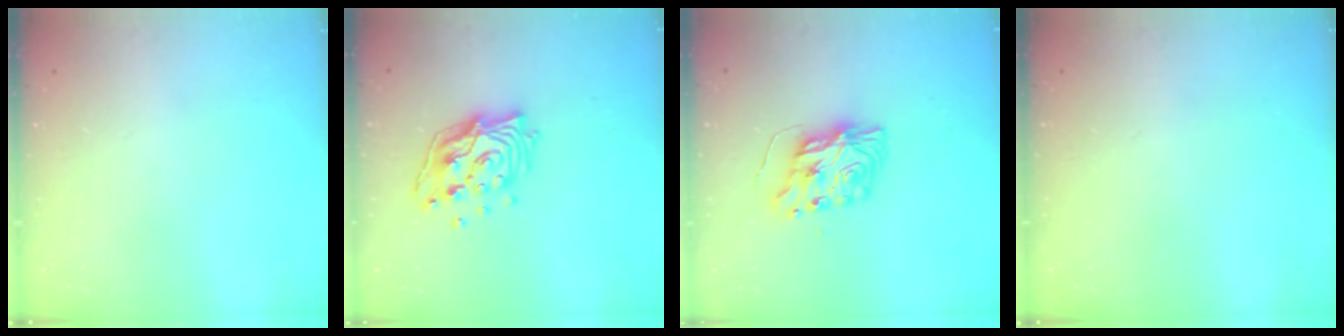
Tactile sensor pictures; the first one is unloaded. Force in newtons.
{"total": 14.9, "press": 14.8, "slide": 1.4}
{"total": 8.2, "press": 8.2, "slide": 0.6}
{"total": 0.0}